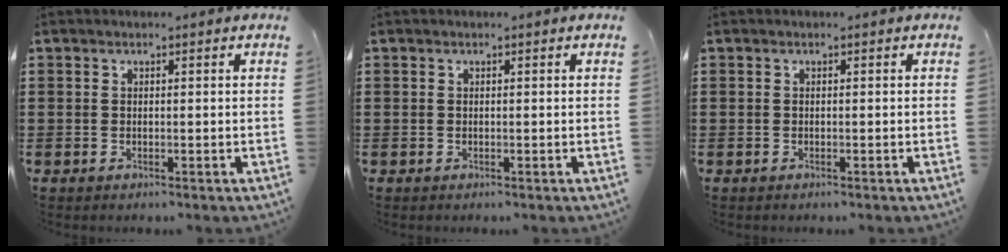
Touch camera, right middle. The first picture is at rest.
{"total": 0.0}
{"total": 0.0}